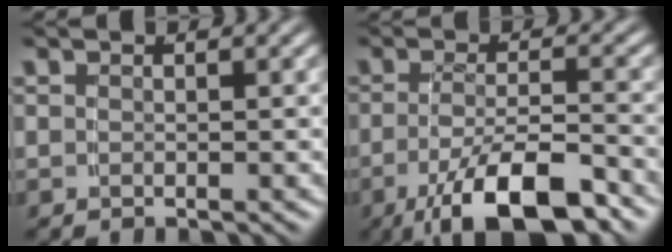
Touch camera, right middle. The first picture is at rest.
{"total": 8.8, "force": [-4.8, 3.1, 6.7], "torque": [-0.110, -0.024, -0.056]}